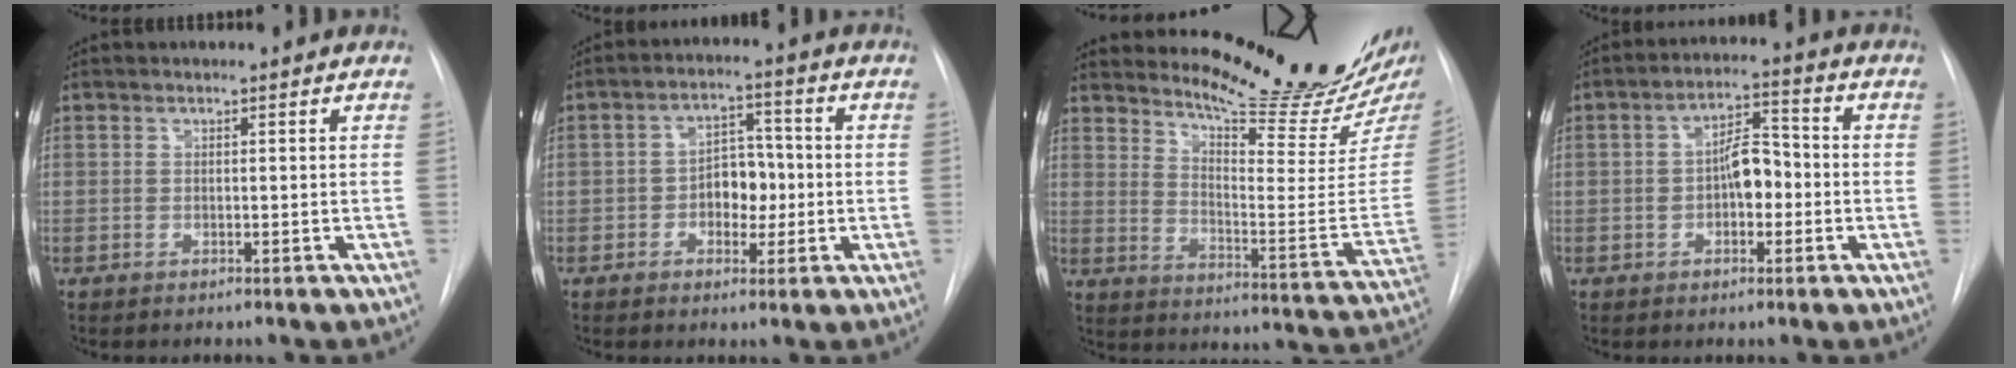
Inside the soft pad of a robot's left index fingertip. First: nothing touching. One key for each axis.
{"total": 6.2, "fx": -1.1, "fy": 4.0, "fz": 4.6, "tx": -0.071, "ty": 0.019, "tz": -0.017}
{"total": 18.3, "fx": 16.9, "fy": -1.4, "fz": 6.7, "tx": -0.109, "ty": -0.117, "tz": 0.234}
{"total": 6.2, "fx": -0.9, "fy": 3.1, "fz": 5.3, "tx": -0.092, "ty": 0.020, "tz": -0.018}